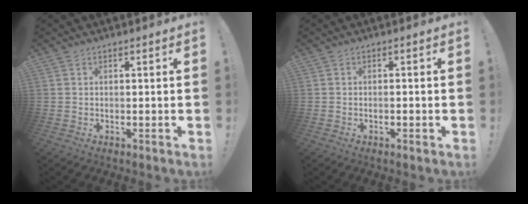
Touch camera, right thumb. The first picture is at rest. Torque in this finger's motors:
{"motor_torque": [-0.29, -0.17, 0.04, 0.21, -0.07]}